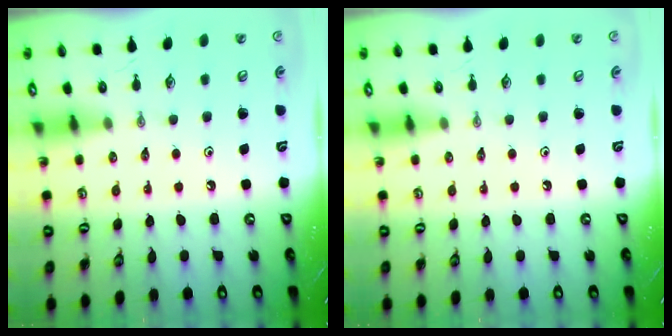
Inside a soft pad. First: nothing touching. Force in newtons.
{"total": 0.0}